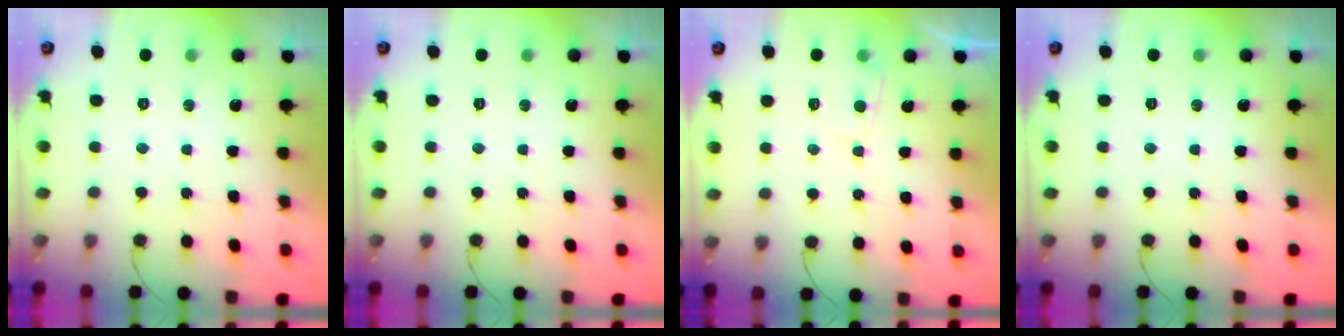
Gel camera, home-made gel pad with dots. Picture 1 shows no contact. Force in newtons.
{"total": 0.0}
{"total": 2.9, "press": 2.8, "slide": 0.3}
{"total": 0.0}